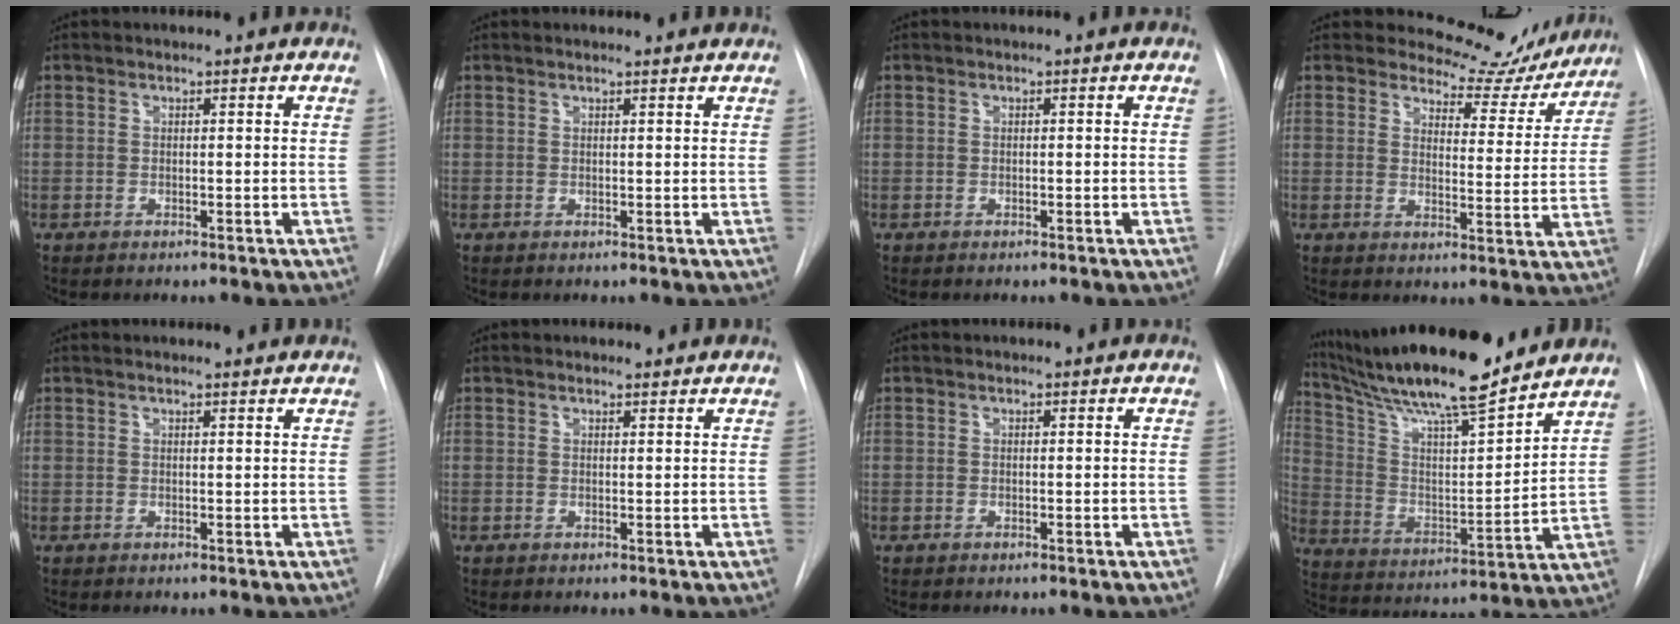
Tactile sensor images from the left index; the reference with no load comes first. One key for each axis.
{"total": 3.5, "fx": 3.4, "fy": 0.2, "fz": 0.6, "tx": -0.013, "ty": 0.010, "tz": 0.035}
{"total": 0.0}
{"total": 10.4, "fx": 9.8, "fy": 3.4, "fz": 0.6, "tx": 0.009, "ty": -0.028, "tz": 0.106}
{"total": 3.7, "fx": 3.7, "fy": 0.2, "fz": 0.6, "tx": -0.014, "ty": 0.010, "tz": 0.038}
{"total": 2.2, "fx": 2.1, "fy": 0.5, "fz": 0.2, "tx": -0.009, "ty": 0.005, "tz": 0.025}
{"total": 0.0}
{"total": 20.9, "fx": 18.1, "fy": 1.4, "fz": 10.3, "tx": -0.187, "ty": 0.004, "tz": 0.301}